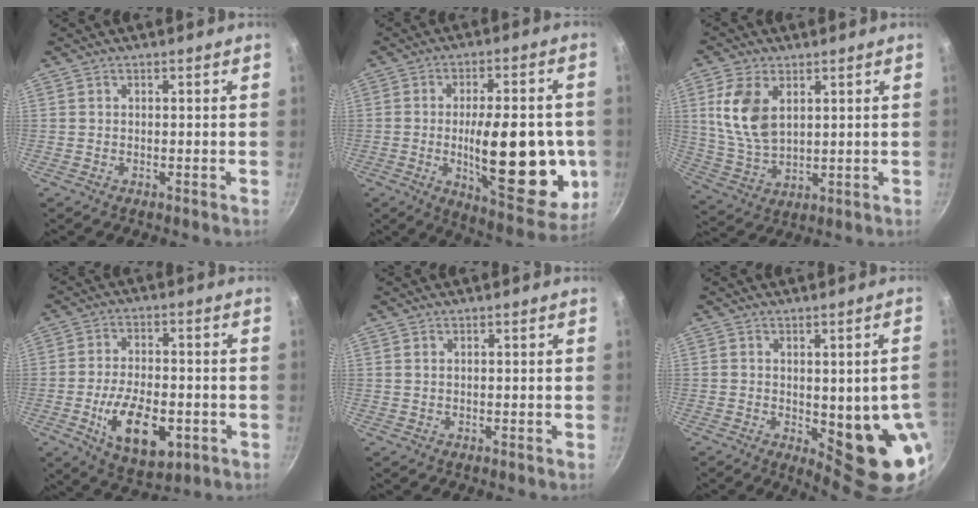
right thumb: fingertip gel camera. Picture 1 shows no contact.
{"total": 23.2, "force": [-3.0, 9.1, 21.2], "torque": [-0.264, -0.011, -0.035]}
{"total": 11.3, "force": [3.5, 6.7, 8.3], "torque": [-0.161, -0.020, 0.077]}
{"total": 13.9, "force": [-4.1, 7.4, 11.1], "torque": [-0.171, 0.010, -0.059]}
{"total": 0.5, "force": [0.3, 0.3, 0.4], "torque": [-0.009, 0.001, 0.005]}
{"total": 13.8, "force": [-2.1, 4.6, 12.8], "torque": [-0.125, -0.016, -0.016]}